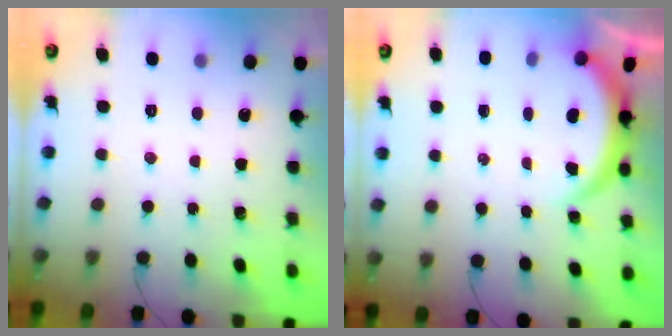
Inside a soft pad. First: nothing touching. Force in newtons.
{"total": 3.8, "press": 3.8, "slide": 0.2}